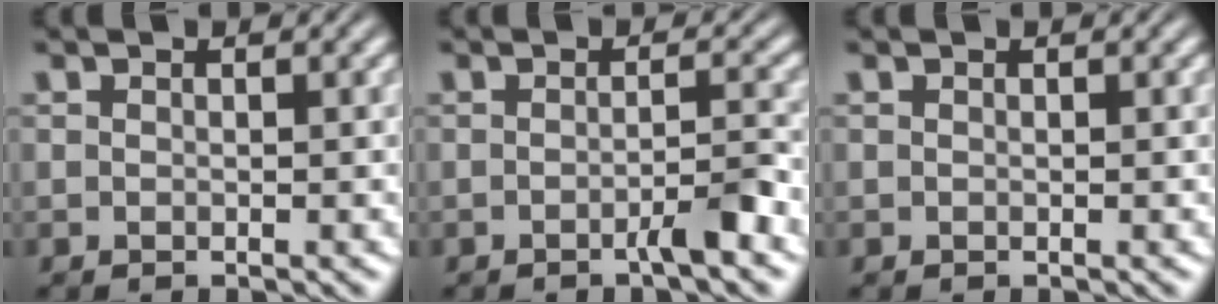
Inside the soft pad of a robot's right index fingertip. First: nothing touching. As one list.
[{"total": 2.1, "force": [-1.3, -0.1, 1.6], "torque": [-0.018, 0.002, -0.026]}, {"total": 0.0}]